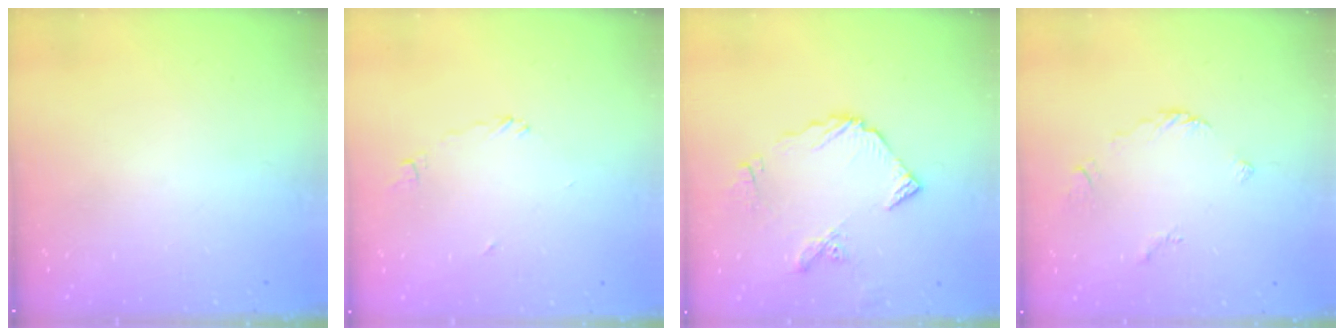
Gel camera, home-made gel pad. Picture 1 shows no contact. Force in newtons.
{"total": 4.8, "press": 4.7, "slide": 0.4}
{"total": 9.1, "press": 9.1, "slide": 0.7}
{"total": 2.2, "press": 2.1, "slide": 0.7}